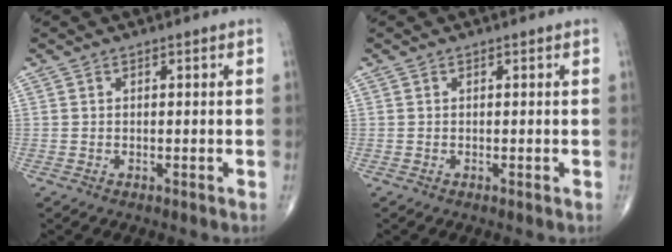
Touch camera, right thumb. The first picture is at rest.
{"total": 0.0}